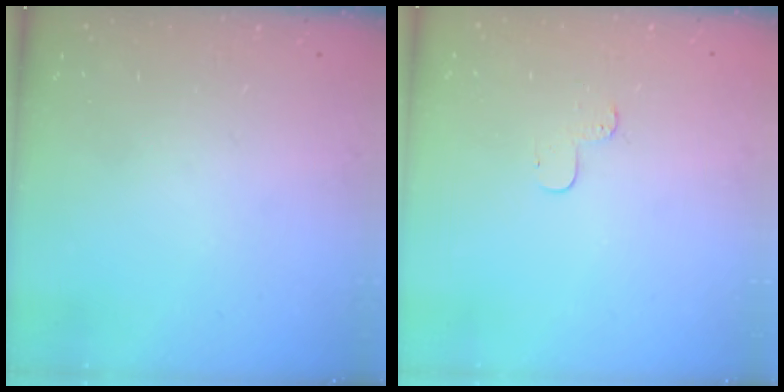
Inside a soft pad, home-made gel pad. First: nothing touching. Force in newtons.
{"total": 3.8, "press": 3.8, "slide": 0.5}